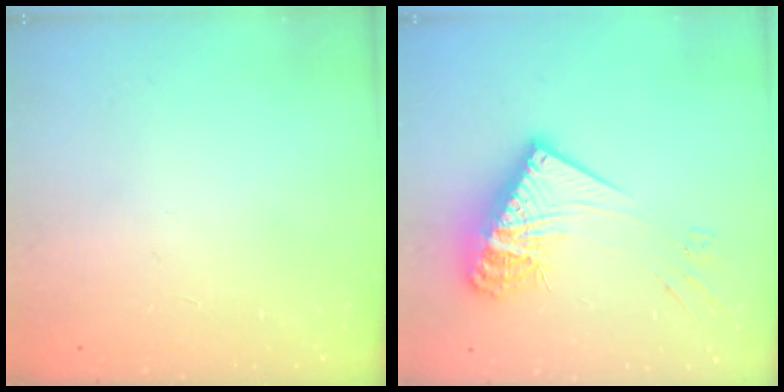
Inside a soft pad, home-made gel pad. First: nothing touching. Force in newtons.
{"total": 19.1, "press": 19.0, "slide": 2.3}